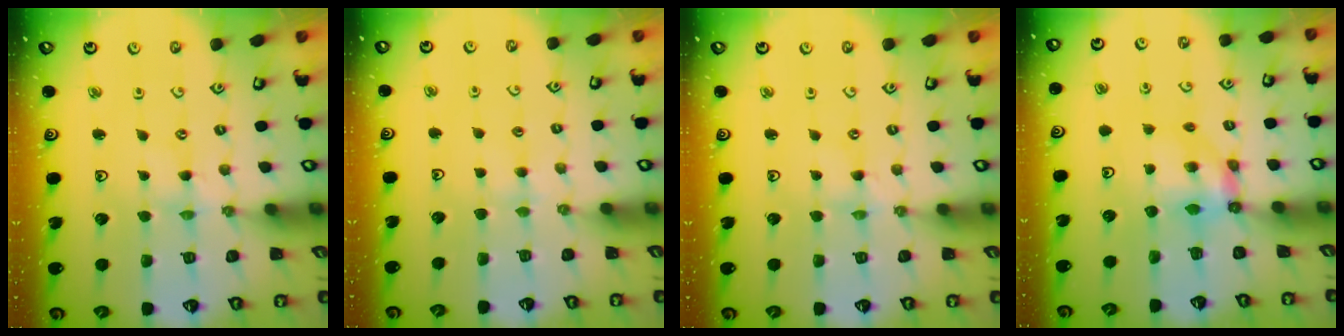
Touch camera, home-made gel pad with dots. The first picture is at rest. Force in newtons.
{"total": 3.0, "press": 3.0, "slide": 0.4}
{"total": 0.7, "press": 0.7, "slide": 0.2}
{"total": 6.1, "press": 6.1, "slide": 0.6}